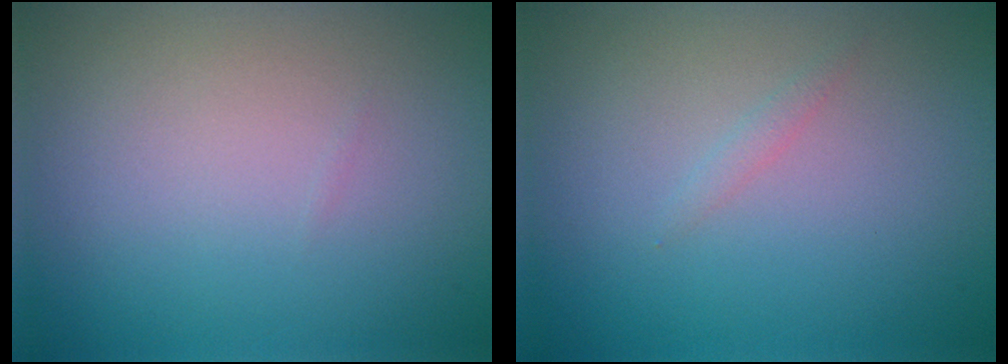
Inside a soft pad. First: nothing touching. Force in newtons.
{"total": 0.6, "press": 0.6, "slide": 0.1}